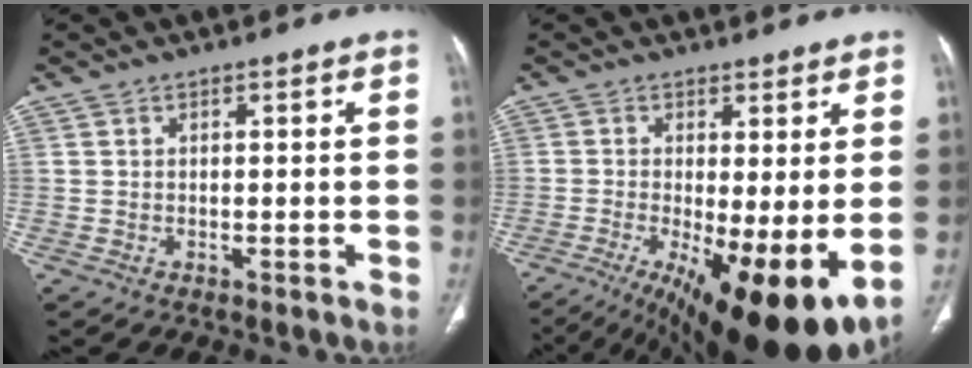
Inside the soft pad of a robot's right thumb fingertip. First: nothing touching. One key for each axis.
{"total": 16.5, "fx": -4.1, "fy": 5.1, "fz": 15.2, "tx": -0.223, "ty": -0.024, "tz": -0.047}